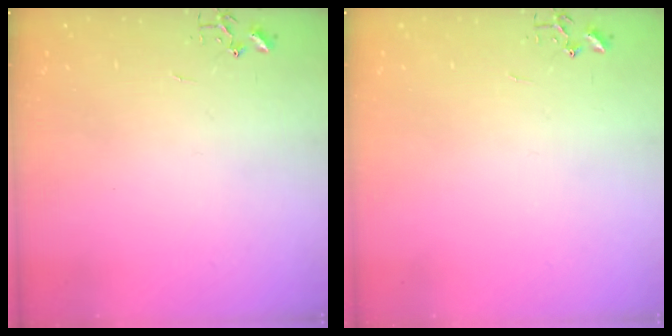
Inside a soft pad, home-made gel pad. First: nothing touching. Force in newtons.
{"total": 0.0}